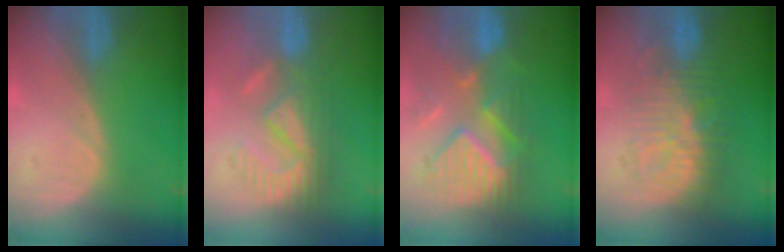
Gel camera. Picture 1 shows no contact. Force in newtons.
{"total": 8.3, "press": 7.7, "slide": 3.1}
{"total": 10.6, "press": 9.7, "slide": 4.3}
{"total": 9.4, "press": 9.2, "slide": 2.2}